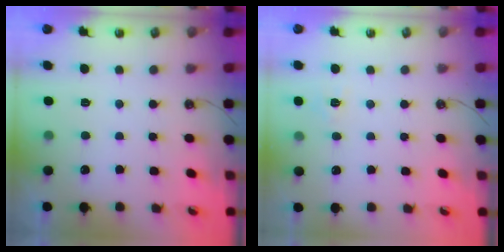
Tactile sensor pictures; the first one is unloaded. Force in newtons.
{"total": 7.0, "press": 7.0, "slide": 0.7}